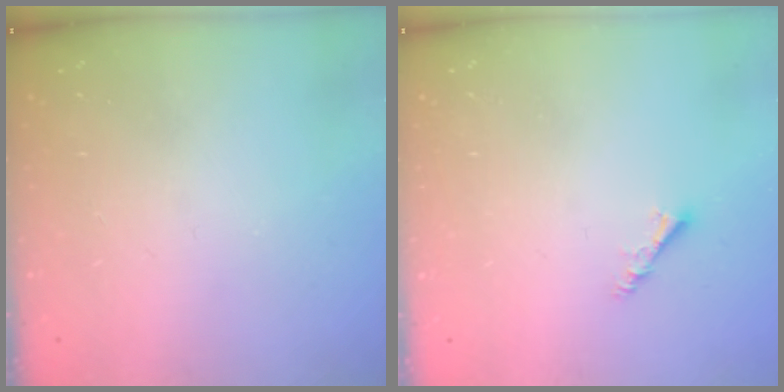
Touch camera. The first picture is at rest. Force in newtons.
{"total": 3.0, "press": 2.9, "slide": 0.6}